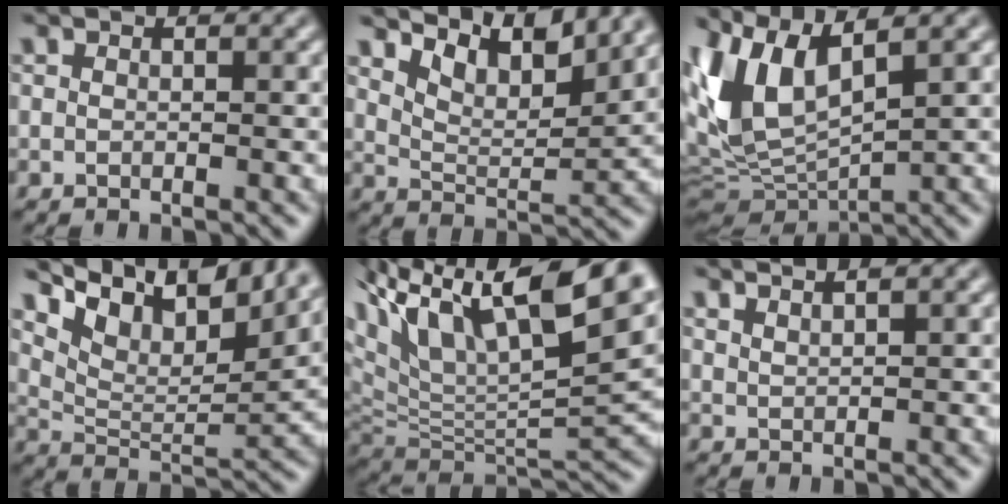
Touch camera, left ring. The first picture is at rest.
{"total": 6.1, "force": [4.4, 2.0, 3.7], "torque": [-0.072, 0.009, 0.076]}
{"total": 9.2, "force": [2.7, 4.5, 7.6], "torque": [-0.192, 0.011, 0.055]}
{"total": 10.6, "force": [7.2, 4.3, 6.5], "torque": [-0.115, 0.025, 0.129]}
{"total": 15.6, "force": [7.4, 6.3, 12.2], "torque": [-0.239, 0.049, 0.131]}
{"total": 2.4, "force": [2.0, 0.7, 1.1], "torque": [-0.001, 0.027, 0.011]}